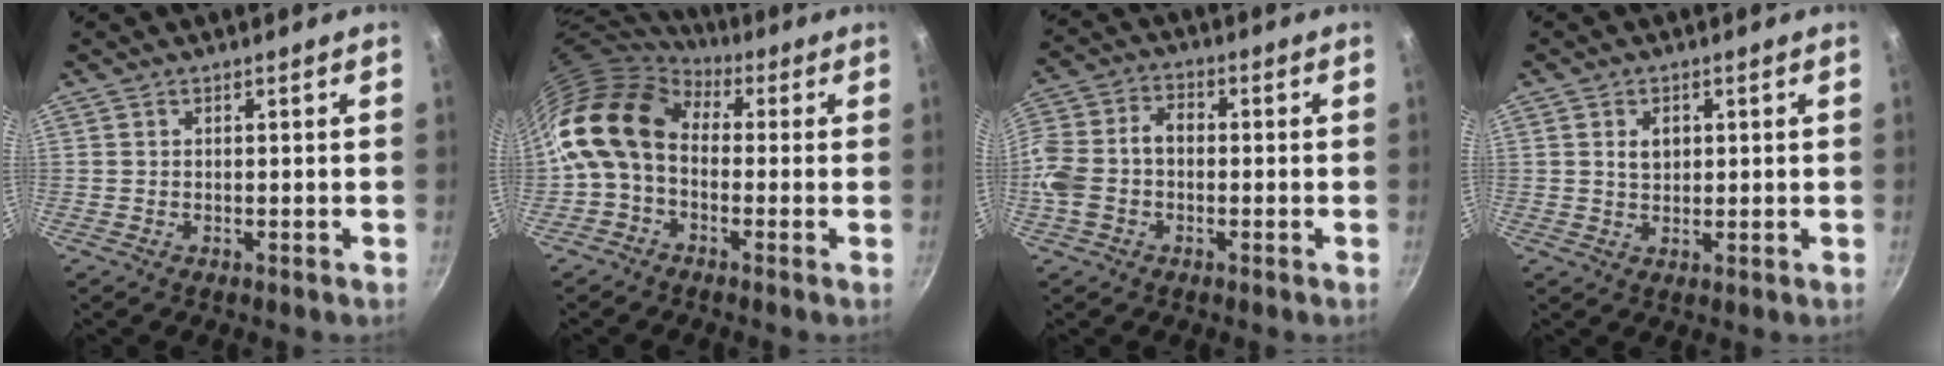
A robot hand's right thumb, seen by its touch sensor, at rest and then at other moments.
{"total": 13.4, "force": [0.6, 9.7, 9.3], "torque": [-0.164, 0.028, -0.011]}
{"total": 10.7, "force": [-1.8, 7.6, 7.3], "torque": [-0.144, 0.038, -0.049]}
{"total": 3.3, "force": [0.8, 2.4, 2.1], "torque": [-0.023, -0.001, 0.015]}